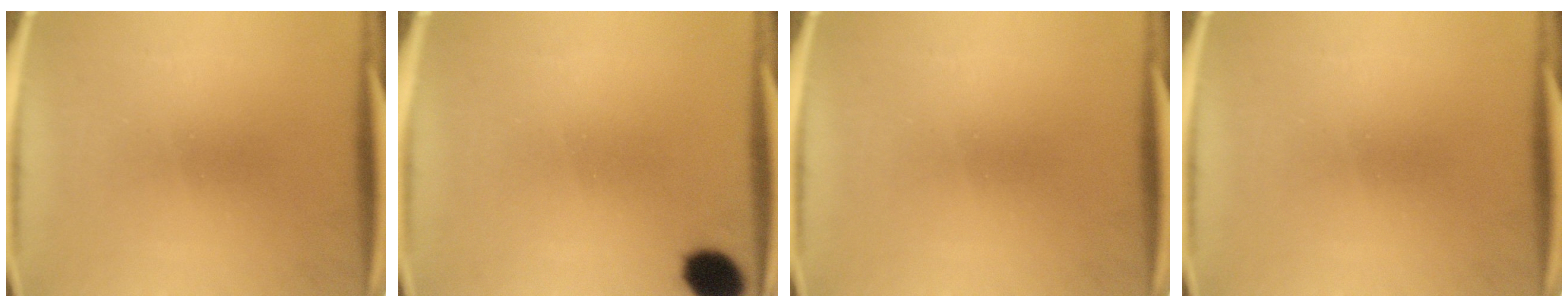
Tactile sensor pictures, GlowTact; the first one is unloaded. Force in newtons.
{"total": 7.0}
{"total": 0.0}
{"total": 0.0}